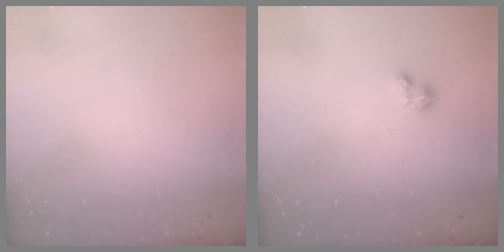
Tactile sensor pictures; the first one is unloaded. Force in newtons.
{"total": 0.7, "press": 0.6, "slide": 0.2}